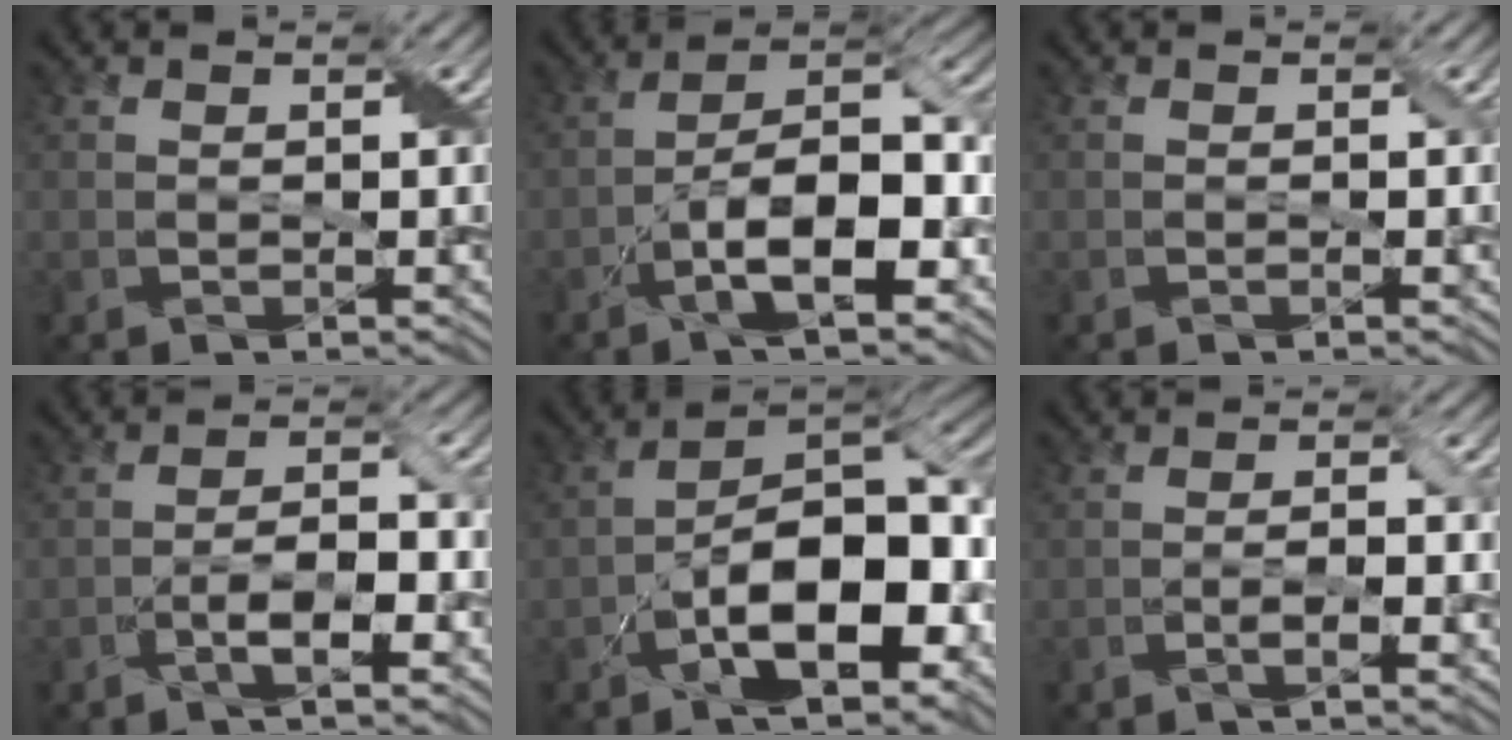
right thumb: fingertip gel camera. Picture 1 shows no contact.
{"total": 11.5, "force": [-5.0, 4.3, 9.4], "torque": [-0.155, 0.008, -0.092]}
{"total": 0.7, "force": [-0.3, 0.0, 0.6], "torque": [-0.012, 0.001, -0.004]}
{"total": 5.9, "force": [-2.9, 1.5, 5.0], "torque": [-0.089, 0.012, -0.054]}
{"total": 15.4, "force": [-5.4, 7.3, 12.5], "torque": [-0.193, -0.011, -0.097]}
{"total": 3.1, "force": [-1.5, 0.4, 2.7], "torque": [-0.051, 0.010, -0.030]}